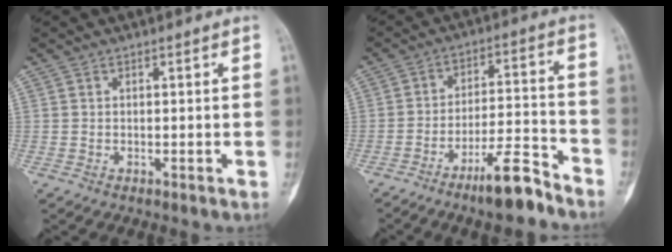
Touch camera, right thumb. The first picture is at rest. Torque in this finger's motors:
{"motor_torque": [1.97, 0.55, 0.92, -1.67, 0.34]}